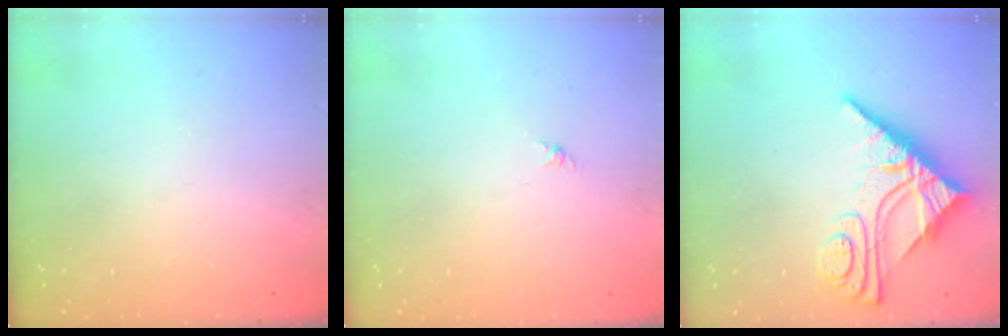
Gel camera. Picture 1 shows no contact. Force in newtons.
{"total": 0.0}
{"total": 11.8, "press": 11.7, "slide": 1.2}